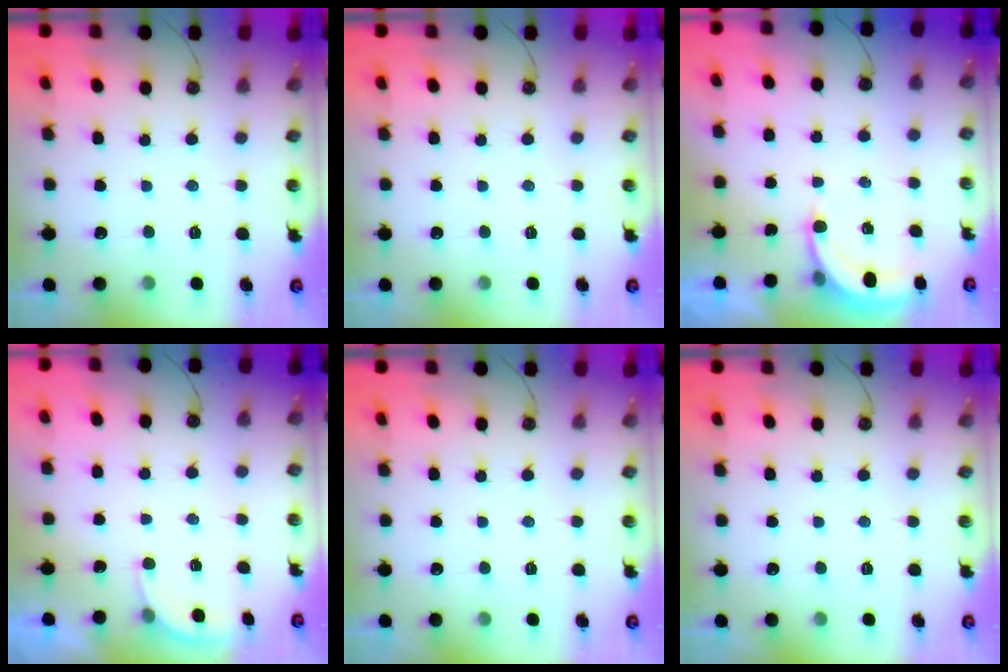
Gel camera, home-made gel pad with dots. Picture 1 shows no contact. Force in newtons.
{"total": 0.0}
{"total": 5.0, "press": 4.9, "slide": 0.3}
{"total": 2.1, "press": 2.1, "slide": 0.2}
{"total": 0.0}
{"total": 0.0}